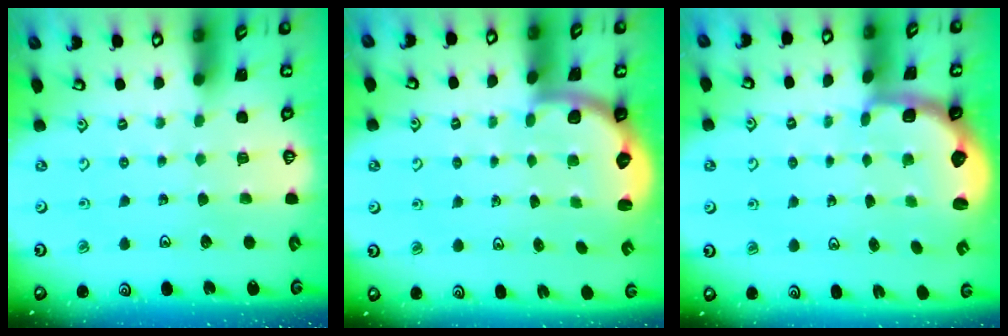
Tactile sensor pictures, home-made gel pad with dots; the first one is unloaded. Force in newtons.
{"total": 2.6, "press": 2.2, "slide": 1.3}
{"total": 2.7, "press": 2.1, "slide": 1.7}